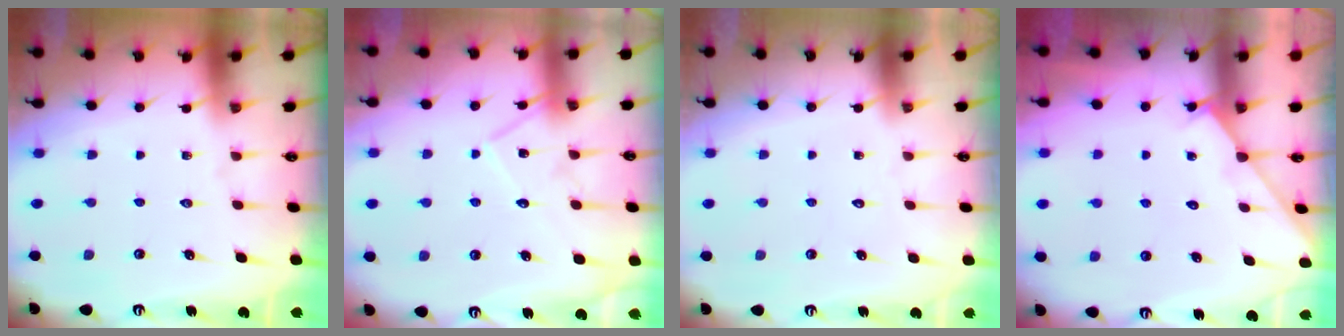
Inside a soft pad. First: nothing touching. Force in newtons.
{"total": 11.2, "press": 11.1, "slide": 0.8}
{"total": 1.6, "press": 1.6, "slide": 0.1}
{"total": 3.2, "press": 3.1, "slide": 0.3}